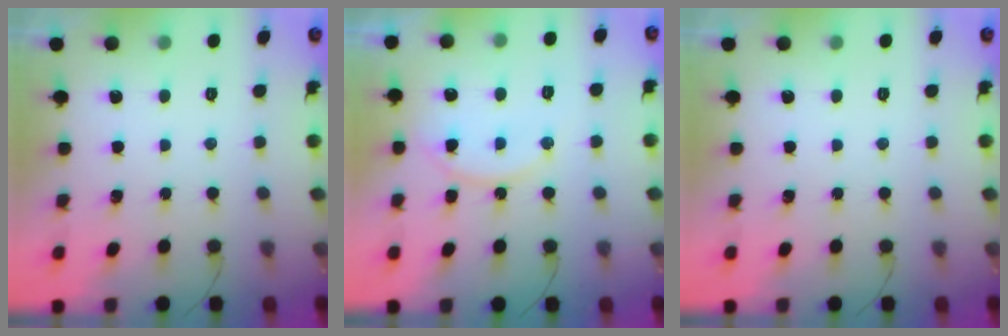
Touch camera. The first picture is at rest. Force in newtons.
{"total": 13.4, "press": 13.4, "slide": 1.0}
{"total": 0.0}